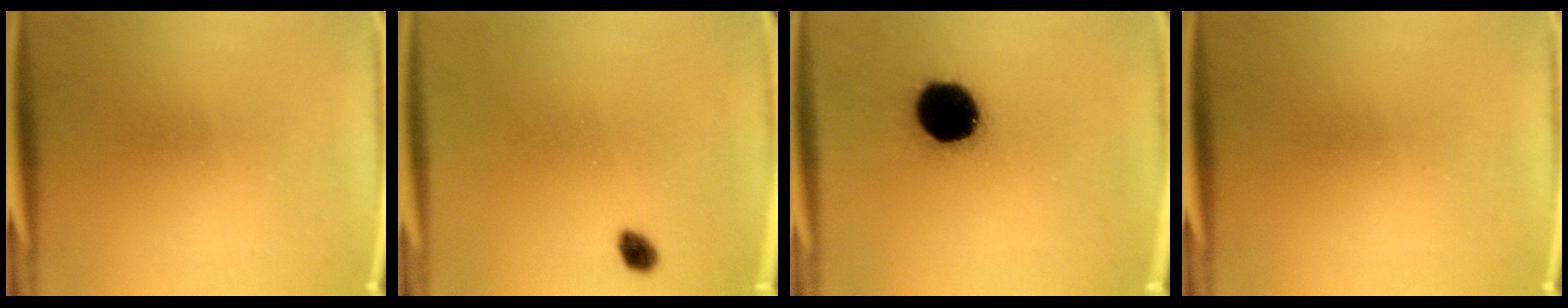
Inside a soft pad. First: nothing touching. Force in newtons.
{"total": 2.2}
{"total": 17.4}
{"total": 0.0}